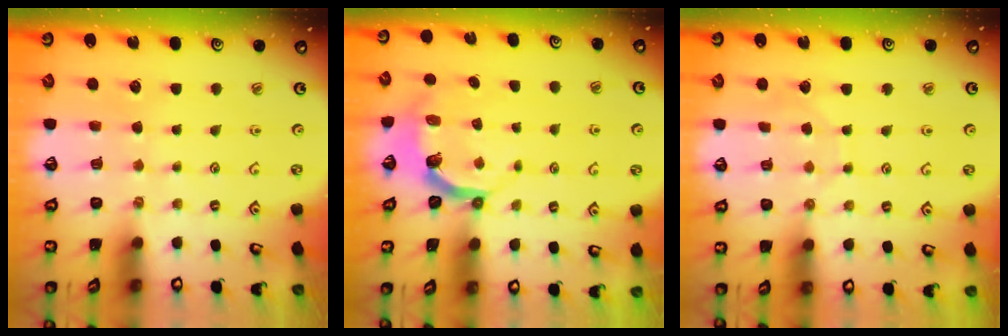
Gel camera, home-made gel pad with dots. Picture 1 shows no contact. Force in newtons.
{"total": 4.4, "press": 3.2, "slide": 3.0}
{"total": 3.5, "press": 3.5, "slide": 0.2}